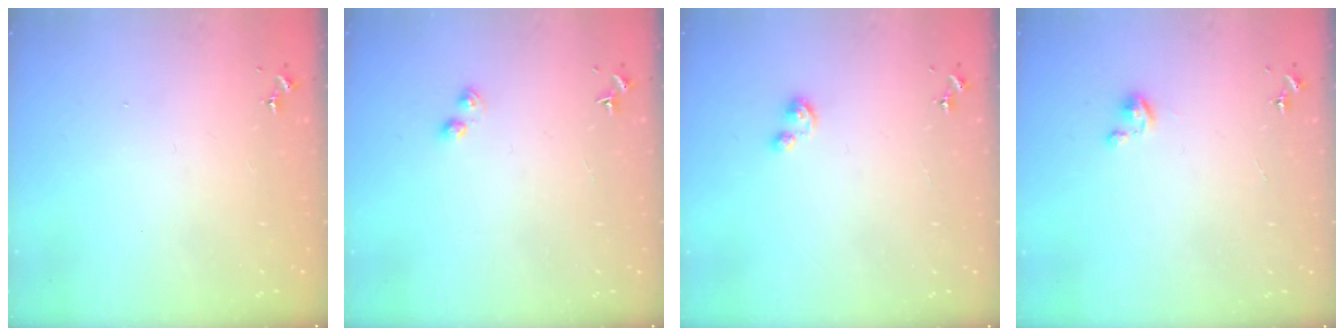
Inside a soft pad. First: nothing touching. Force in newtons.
{"total": 2.8, "press": 2.8, "slide": 0.4}
{"total": 3.1, "press": 3.1, "slide": 0.3}
{"total": 2.3, "press": 2.2, "slide": 0.2}